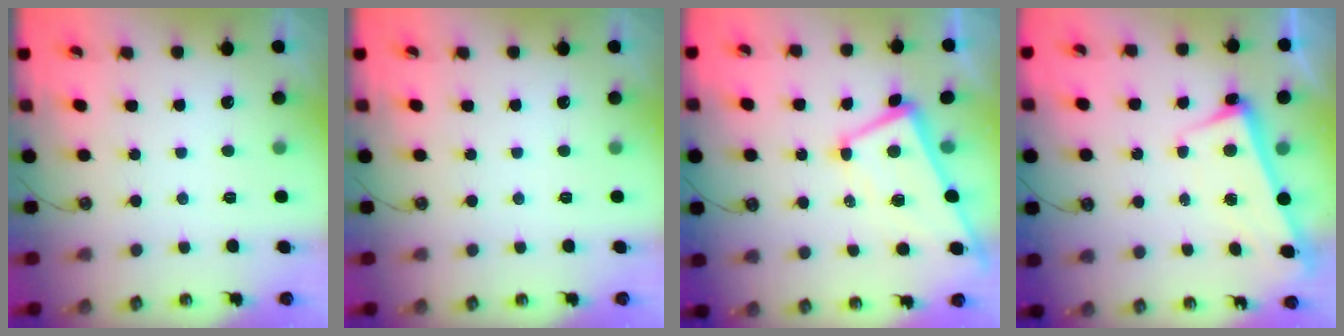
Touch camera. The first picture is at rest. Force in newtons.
{"total": 0.0}
{"total": 2.1, "press": 2.0, "slide": 0.7}
{"total": 2.8, "press": 2.6, "slide": 0.9}